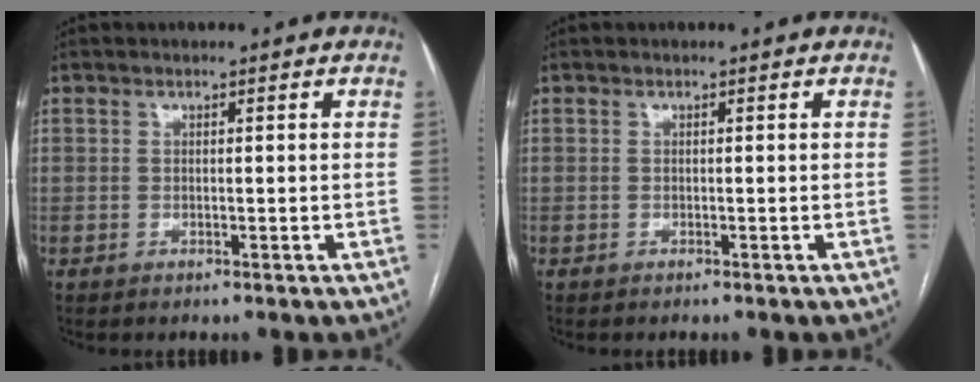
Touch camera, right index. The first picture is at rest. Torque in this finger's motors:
{"motor_torque": [0.20, 0.07, -0.03, 0.00]}